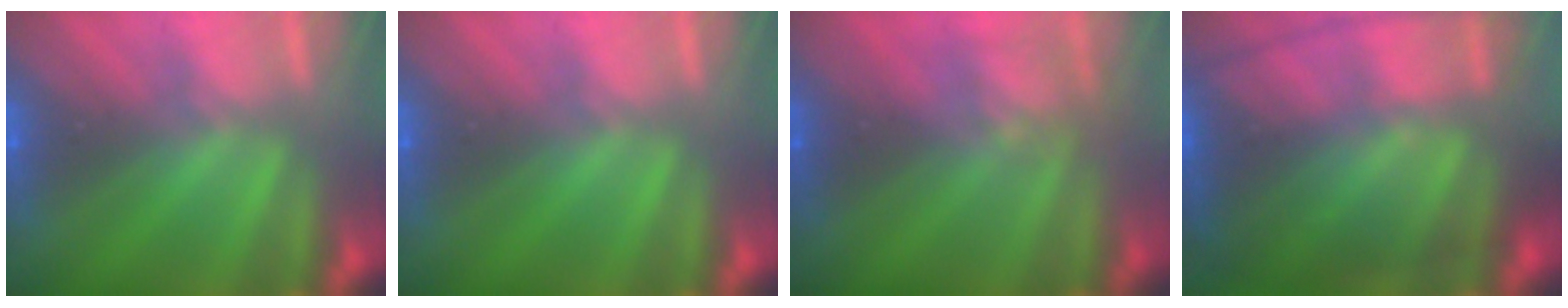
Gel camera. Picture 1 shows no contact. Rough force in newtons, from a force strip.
{"total": 0.0}
{"total": 2.4}
{"total": 6.9}